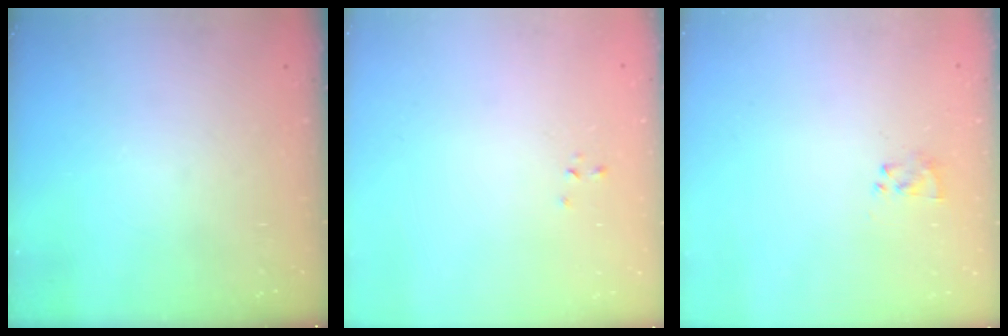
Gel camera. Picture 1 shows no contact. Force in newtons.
{"total": 0.0}
{"total": 2.3, "press": 2.1, "slide": 0.9}